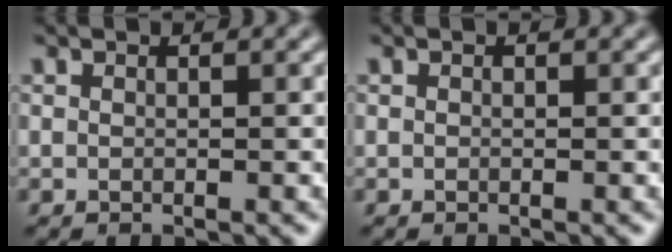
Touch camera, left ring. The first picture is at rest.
{"total": 0.0}